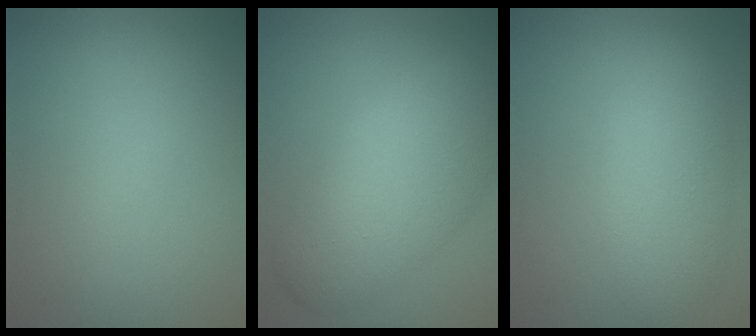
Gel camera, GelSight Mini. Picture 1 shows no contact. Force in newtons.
{"total": 7.1, "press": 7.1, "slide": 0.6}
{"total": 4.9, "press": 4.8, "slide": 0.4}